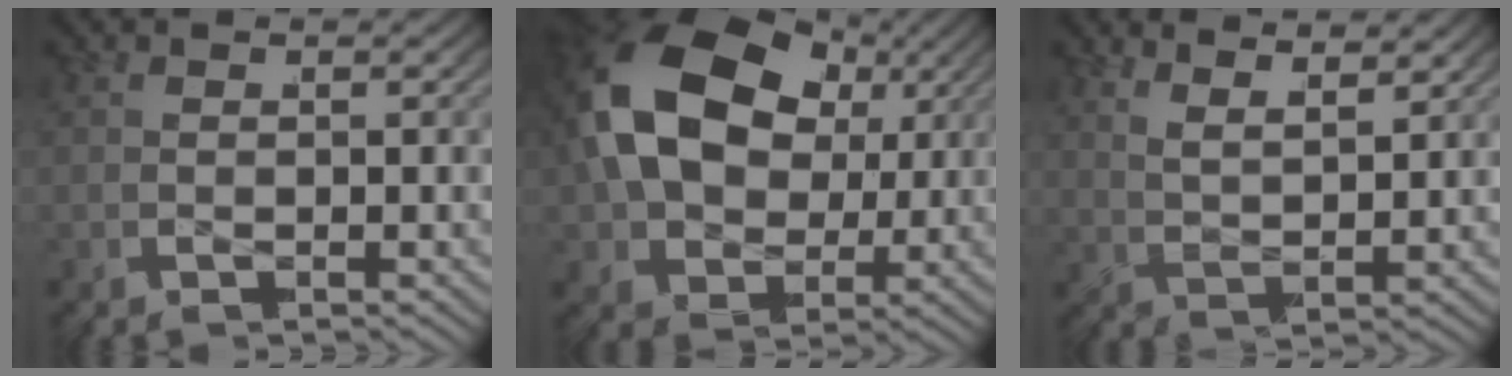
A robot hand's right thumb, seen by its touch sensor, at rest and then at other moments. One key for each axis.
{"total": 13.8, "fx": 2.3, "fy": 9.6, "fz": 9.6, "tx": -0.229, "ty": -0.024, "tz": 0.051}
{"total": 3.6, "fx": 2.3, "fy": 1.2, "fz": 2.5, "tx": -0.044, "ty": 0.004, "tz": 0.038}